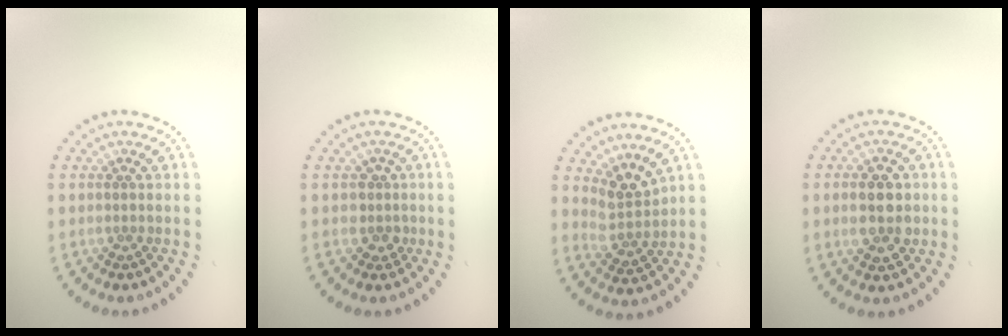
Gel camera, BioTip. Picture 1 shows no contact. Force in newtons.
{"total": 1.7, "press": 1.3, "slide": 1.2}
{"total": 3.0, "press": 2.2, "slide": 2.0}
{"total": 4.5, "press": 4.5, "slide": 0.2}